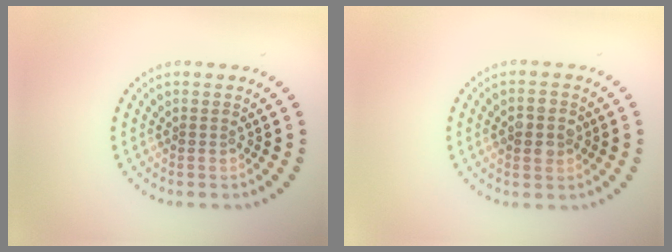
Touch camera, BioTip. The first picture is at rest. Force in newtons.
{"total": 2.7, "press": 2.7, "slide": 0.2}